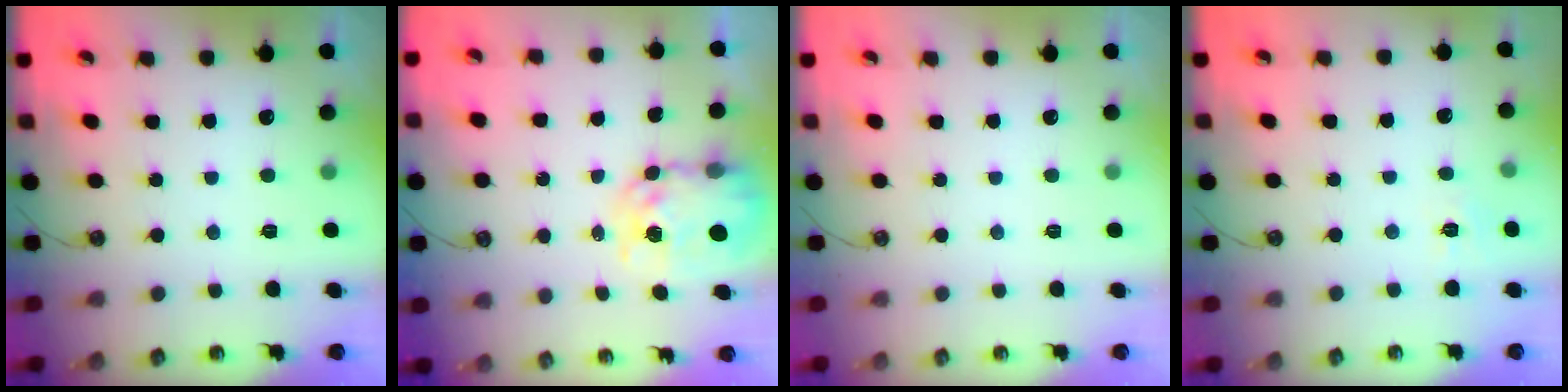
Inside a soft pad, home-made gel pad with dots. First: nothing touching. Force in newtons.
{"total": 9.0, "press": 8.9, "slide": 0.7}
{"total": 0.0}
{"total": 2.7, "press": 2.7, "slide": 0.5}